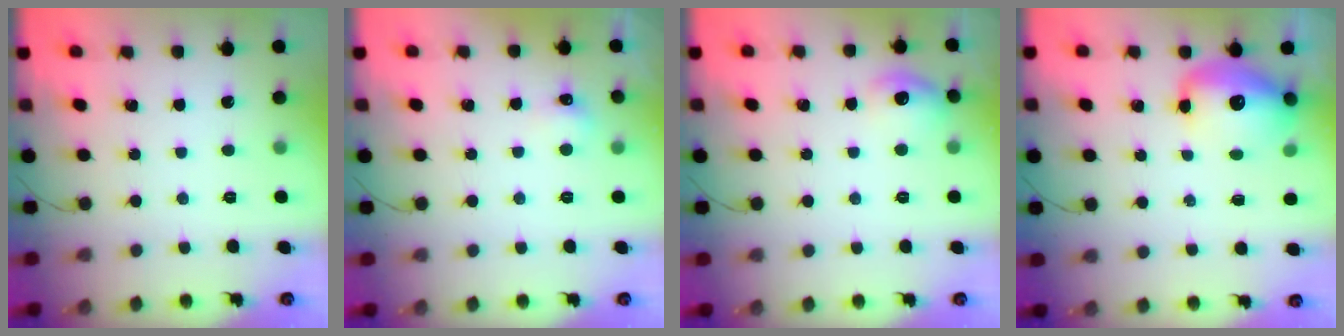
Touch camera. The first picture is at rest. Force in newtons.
{"total": 5.1, "press": 5.0, "slide": 1.3}
{"total": 9.1, "press": 9.0, "slide": 1.2}
{"total": 12.4, "press": 12.0, "slide": 3.2}